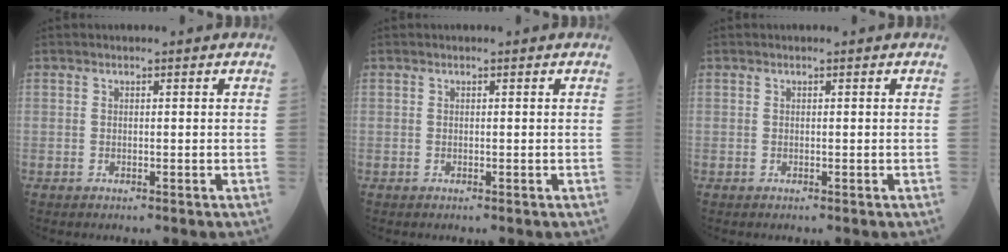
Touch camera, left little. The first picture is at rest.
{"total": 0.0}
{"total": 0.0}